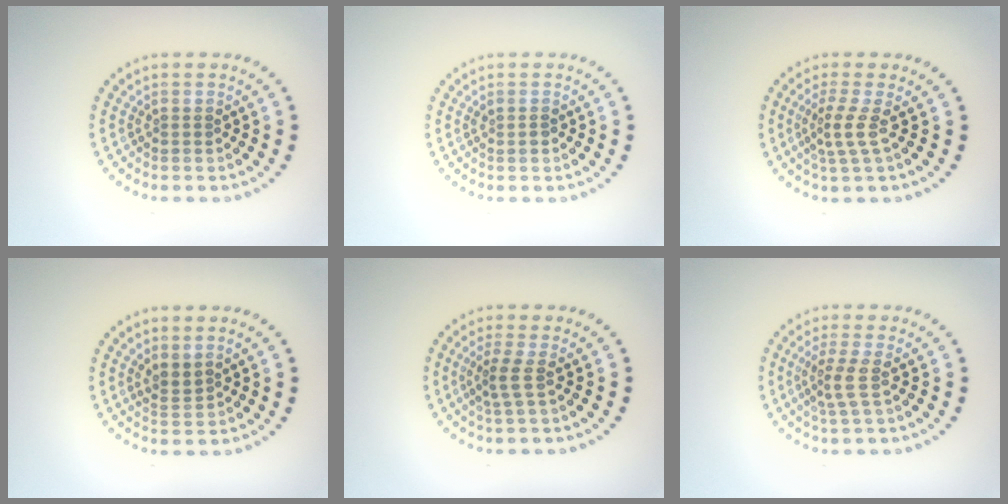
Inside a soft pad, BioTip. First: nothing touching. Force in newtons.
{"total": 0.6, "press": 0.6, "slide": 0.1}
{"total": 2.3, "press": 1.6, "slide": 1.7}
{"total": 1.5, "press": 1.1, "slide": 1.0}
{"total": 1.9, "press": 1.3, "slide": 1.4}
{"total": 2.3, "press": 1.6, "slide": 1.5}